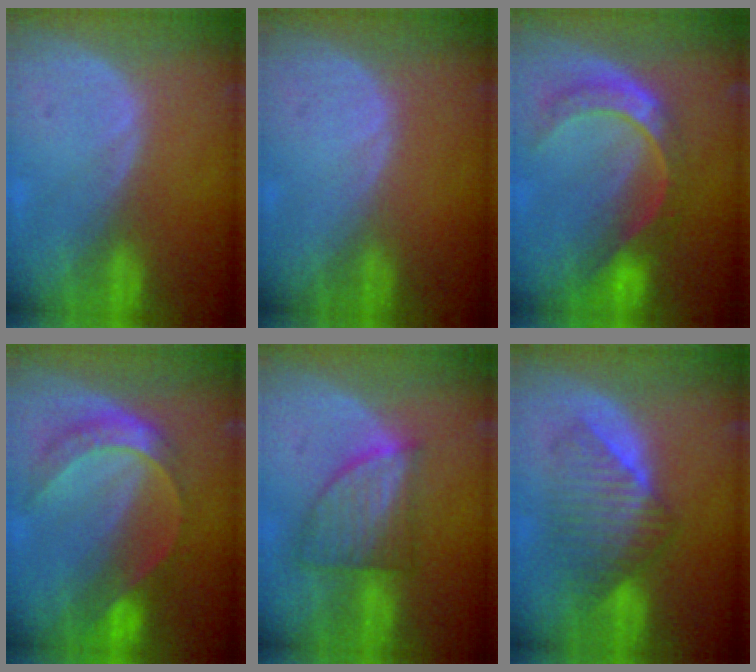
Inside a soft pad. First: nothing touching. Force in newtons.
{"total": 0.0}
{"total": 8.5, "press": 7.2, "slide": 4.6}
{"total": 7.8, "press": 6.5, "slide": 4.4}
{"total": 7.4, "press": 6.7, "slide": 3.3}
{"total": 7.1, "press": 7.1, "slide": 0.2}